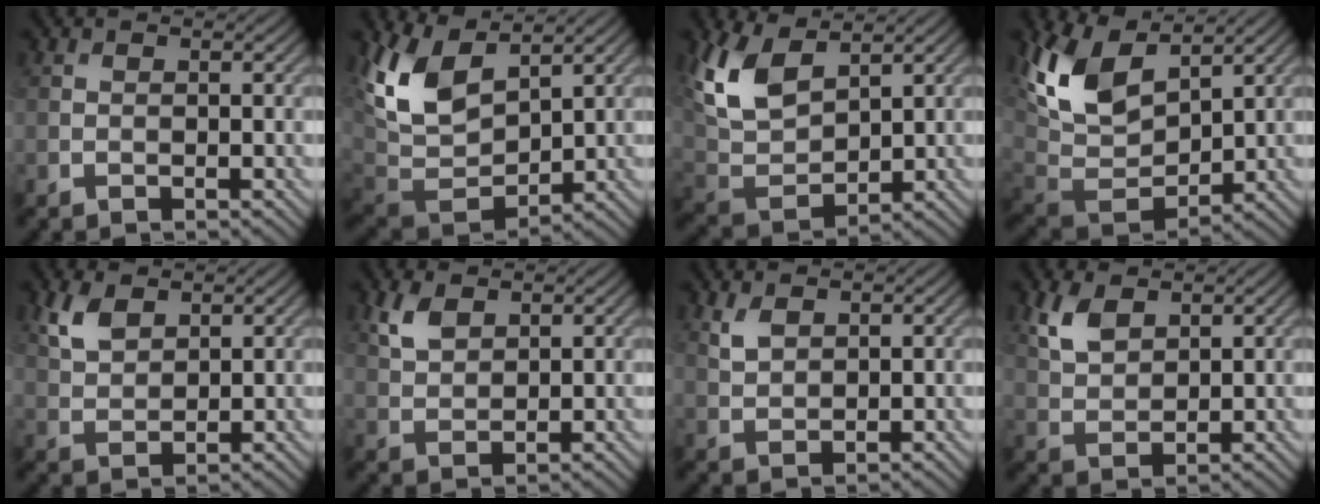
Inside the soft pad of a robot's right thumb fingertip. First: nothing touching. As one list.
[{"total": 11.9, "force": [5.4, 6.5, 8.4], "torque": [-0.211, 0.001, 0.109]}, {"total": 10.5, "force": [5.3, 5.4, 7.2], "torque": [-0.194, 0.008, 0.108]}, {"total": 13.2, "force": [6.4, 7.1, 9.1], "torque": [-0.224, 0.010, 0.125]}, {"total": 4.4, "force": [2.6, 2.4, 2.7], "torque": [-0.070, 0.002, 0.058]}, {"total": 3.9, "force": [2.3, 2.1, 2.3], "torque": [-0.060, 0.001, 0.050]}, {"total": 2.6, "force": [1.6, 1.3, 1.5], "torque": [-0.043, -0.002, 0.037]}, {"total": 5.0, "force": [2.9, 2.7, 3.1], "torque": [-0.081, 0.001, 0.063]}]